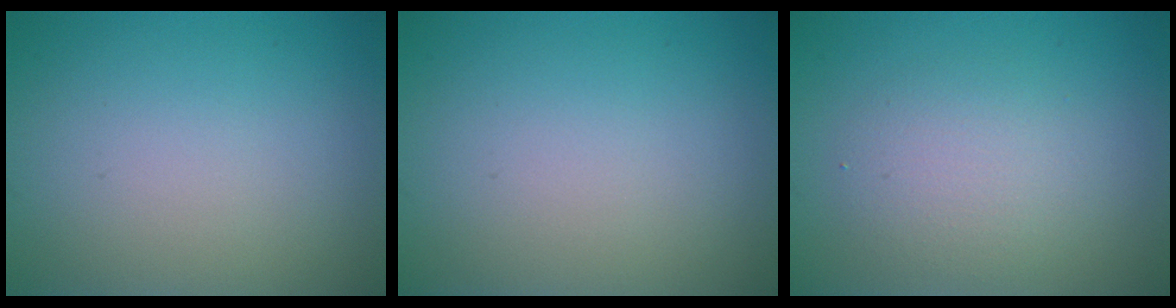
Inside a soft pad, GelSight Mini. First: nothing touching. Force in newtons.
{"total": 0.0}
{"total": 2.9, "press": 2.9, "slide": 0.2}